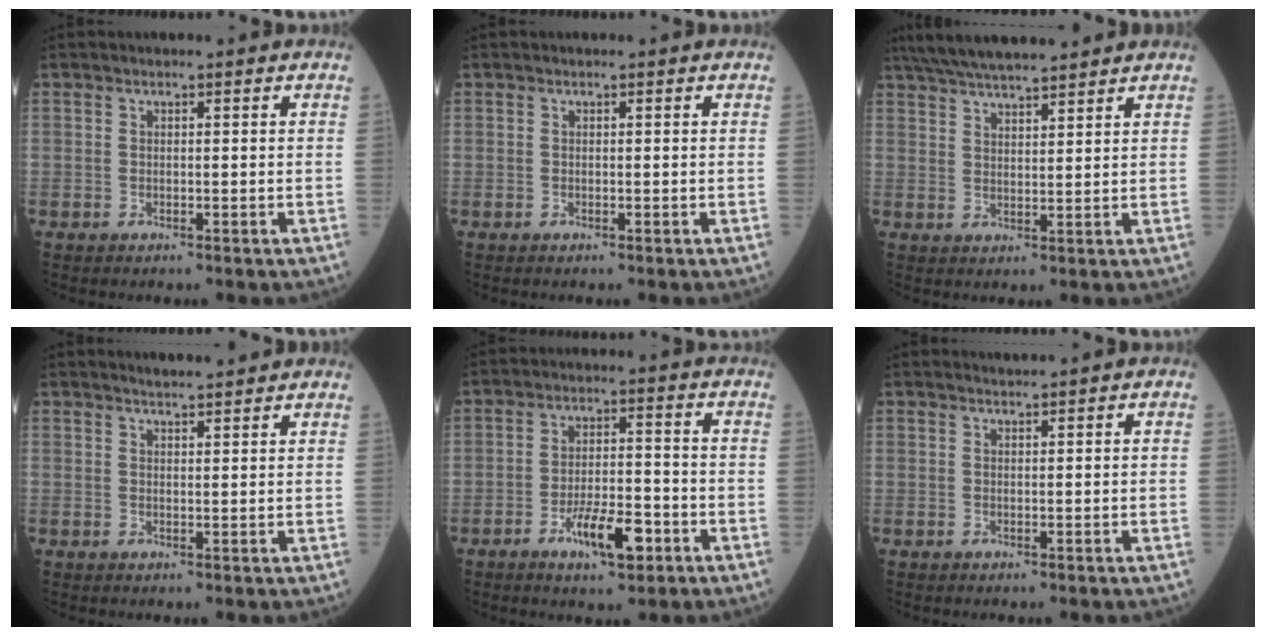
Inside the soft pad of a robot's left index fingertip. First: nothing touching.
{"total": 0.0}
{"total": 10.4, "force": [9.2, 1.0, 4.8], "torque": [-0.081, 0.027, 0.147]}
{"total": 4.0, "force": [3.7, 0.3, 1.4], "torque": [-0.025, 0.014, 0.052]}
{"total": 7.9, "force": [-4.0, 2.3, 6.3], "torque": [-0.116, -0.001, -0.065]}
{"total": 0.7, "force": [0.7, -0.3, 0.0], "torque": [-0.002, -0.001, 0.015]}